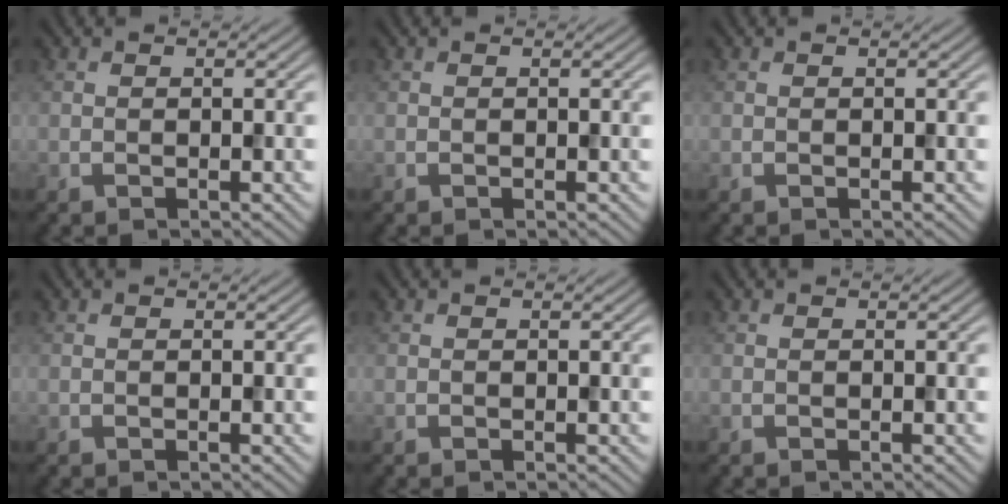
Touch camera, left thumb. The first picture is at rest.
{"total": 0.0}
{"total": 0.0}
{"total": 0.0}
{"total": 0.0}
{"total": 0.0}